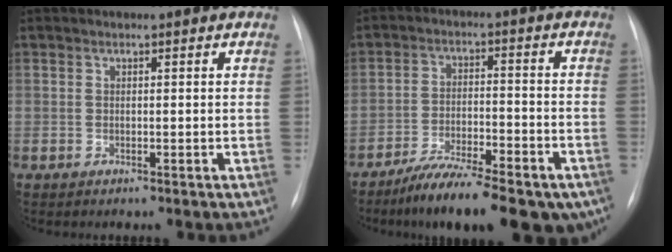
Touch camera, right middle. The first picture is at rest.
{"total": 16.7, "force": [-12.4, 4.6, 10.2], "torque": [-0.117, 0.005, -0.192]}